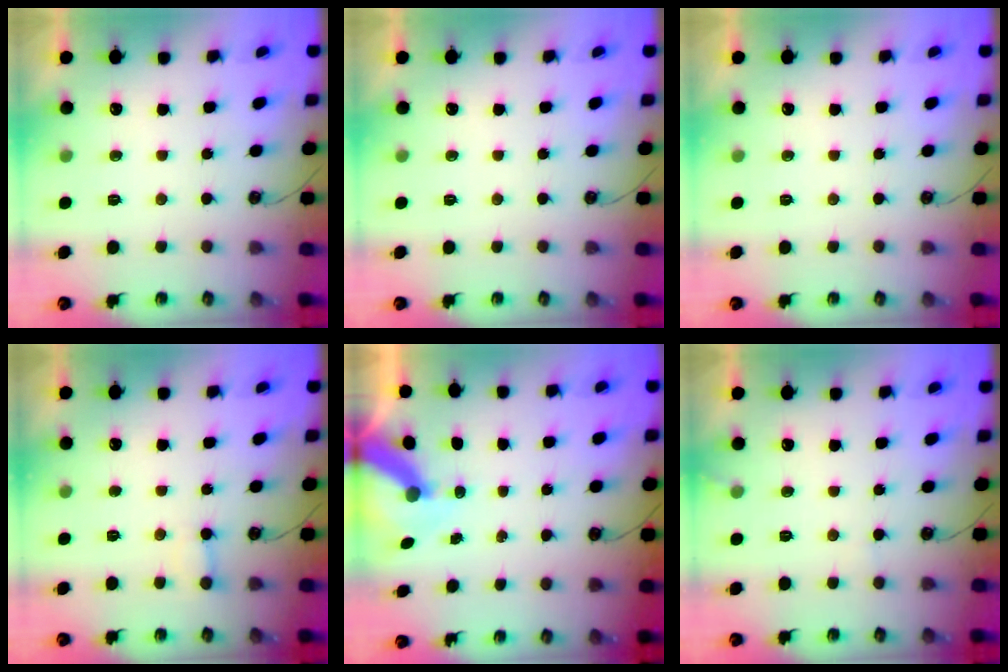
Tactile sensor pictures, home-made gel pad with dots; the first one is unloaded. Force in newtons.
{"total": 0.0}
{"total": 0.0}
{"total": 3.1, "press": 3.1, "slide": 0.6}
{"total": 7.9, "press": 7.8, "slide": 1.0}
{"total": 5.2, "press": 5.2, "slide": 0.3}